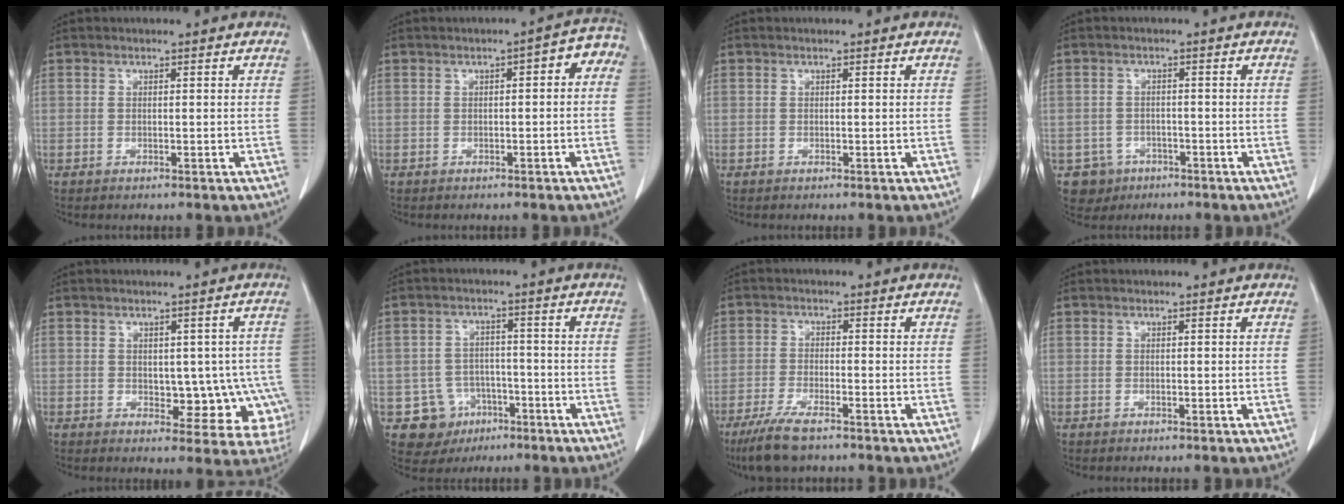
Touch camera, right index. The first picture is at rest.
{"total": 4.5, "force": [0.4, 1.8, 4.1], "torque": [-0.045, 0.029, -0.002]}
{"total": 0.0}
{"total": 4.2, "force": [-2.3, 3.5, 0.1], "torque": [0.000, 0.011, -0.030]}
{"total": 9.2, "force": [-1.5, 5.5, 7.2], "torque": [-0.060, 0.015, -0.006]}
{"total": 7.4, "force": [-3.2, 6.7, 0.8], "torque": [-0.010, 0.014, -0.038]}
{"total": 7.0, "force": [-5.1, 1.3, 4.7], "torque": [-0.092, -0.015, -0.087]}
{"total": 0.0}